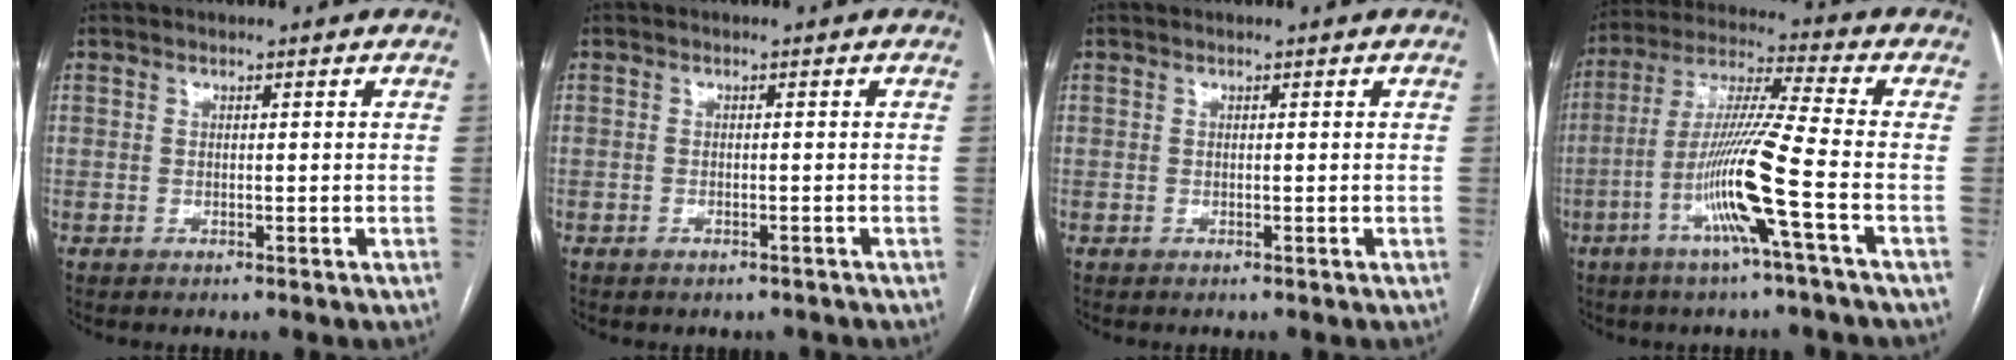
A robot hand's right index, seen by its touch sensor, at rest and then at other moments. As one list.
[{"total": 1.3, "force": [-1.1, 0.6, 0.5], "torque": [-0.010, 0.000, -0.010]}, {"total": 0.0}, {"total": 12.9, "force": [-4.7, -1.6, 11.9], "torque": [-0.236, -0.005, -0.097]}]